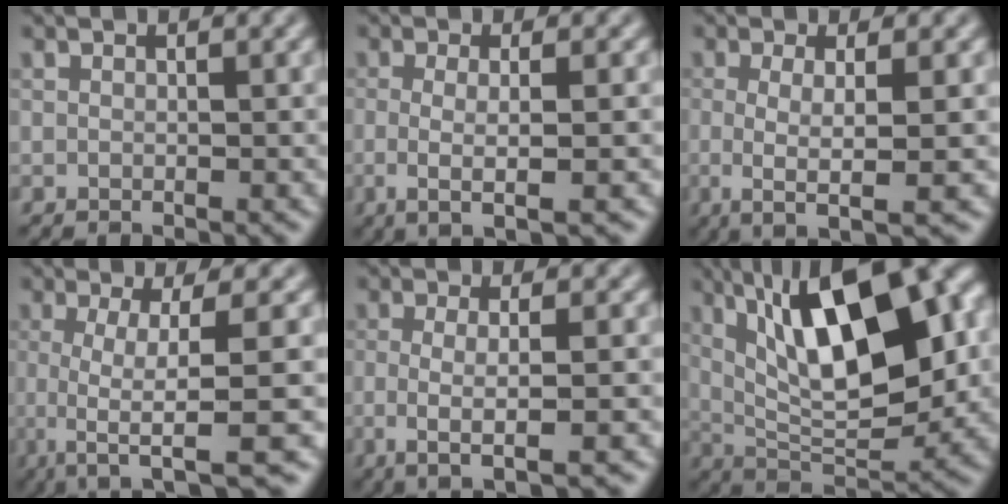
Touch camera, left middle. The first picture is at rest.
{"total": 3.3, "force": [-0.9, 0.7, 3.1], "torque": [-0.055, -0.005, -0.011]}
{"total": 4.1, "force": [-1.0, 0.8, 3.9], "torque": [-0.071, -0.004, -0.016]}
{"total": 7.3, "force": [-2.2, 1.5, 6.8], "torque": [-0.091, -0.011, -0.037]}
{"total": 3.7, "force": [-1.1, 0.8, 3.5], "torque": [-0.061, -0.007, -0.015]}
{"total": 13.9, "force": [3.6, 5.0, 12.4], "torque": [-0.180, 0.014, 0.053]}